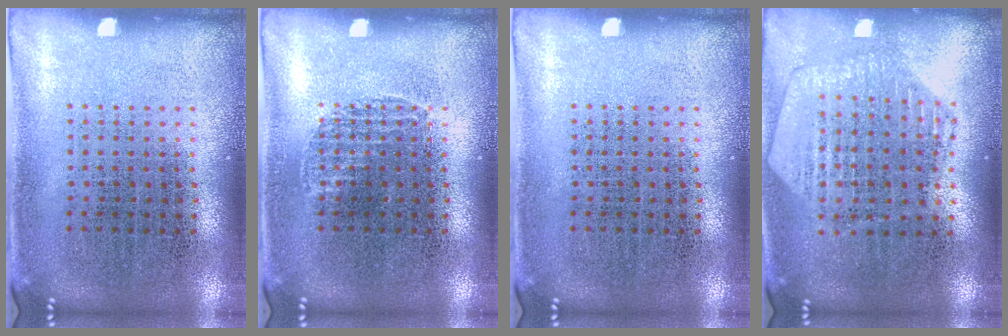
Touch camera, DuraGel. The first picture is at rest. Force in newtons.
{"total": 0.6, "press": 0.6, "slide": 0.1}
{"total": 0.0}
{"total": 0.9, "press": 0.8, "slide": 0.1}